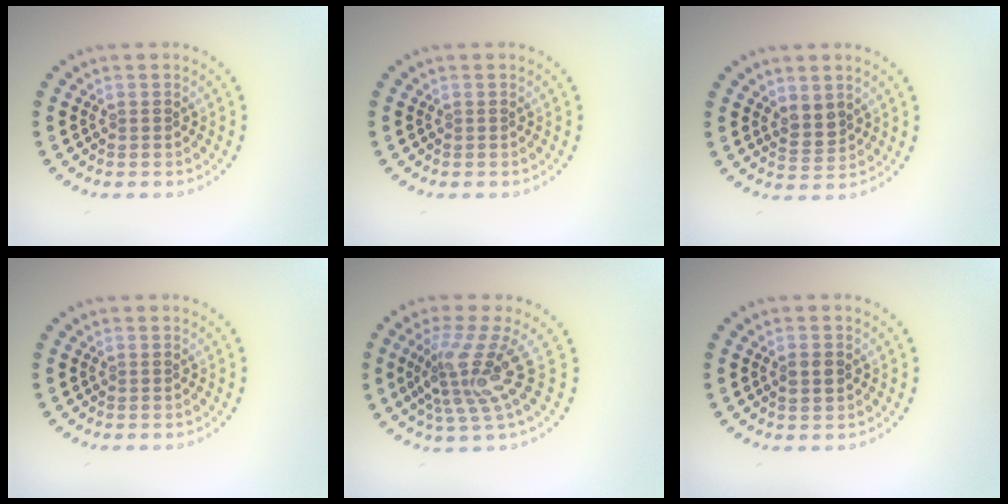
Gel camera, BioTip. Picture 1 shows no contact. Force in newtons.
{"total": 0.0}
{"total": 2.0, "press": 1.8, "slide": 0.9}
{"total": 0.0}
{"total": 4.5, "press": 3.0, "slide": 3.4}
{"total": 1.3, "press": 1.3, "slide": 0.1}